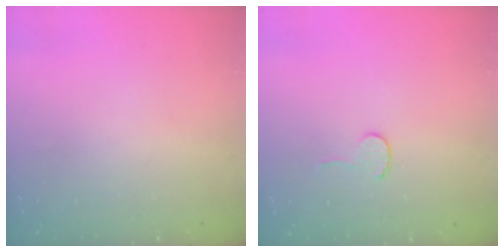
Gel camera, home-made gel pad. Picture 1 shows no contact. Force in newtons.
{"total": 4.1, "press": 4.1, "slide": 0.4}